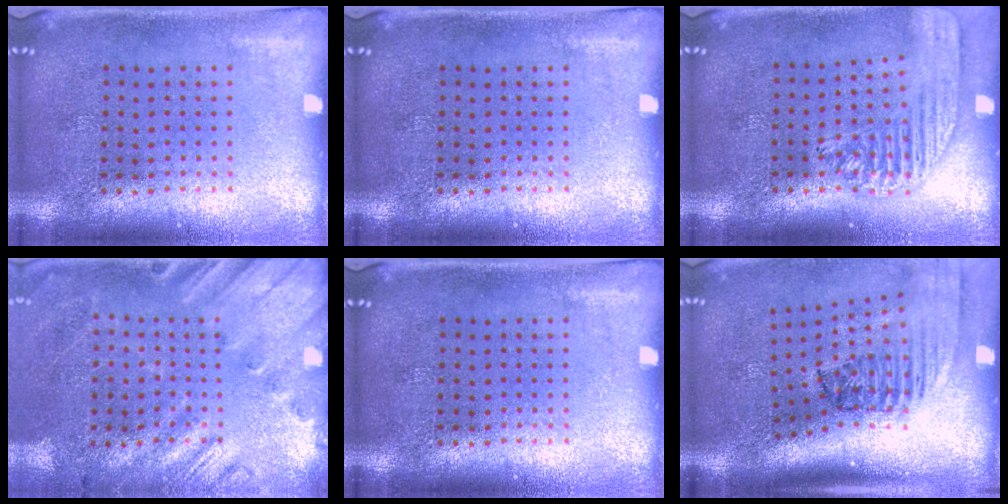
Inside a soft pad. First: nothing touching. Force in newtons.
{"total": 0.0}
{"total": 1.6, "press": 1.4, "slide": 0.6}
{"total": 2.6, "press": 1.9, "slide": 1.7}
{"total": 0.0}
{"total": 2.4, "press": 1.5, "slide": 1.8}